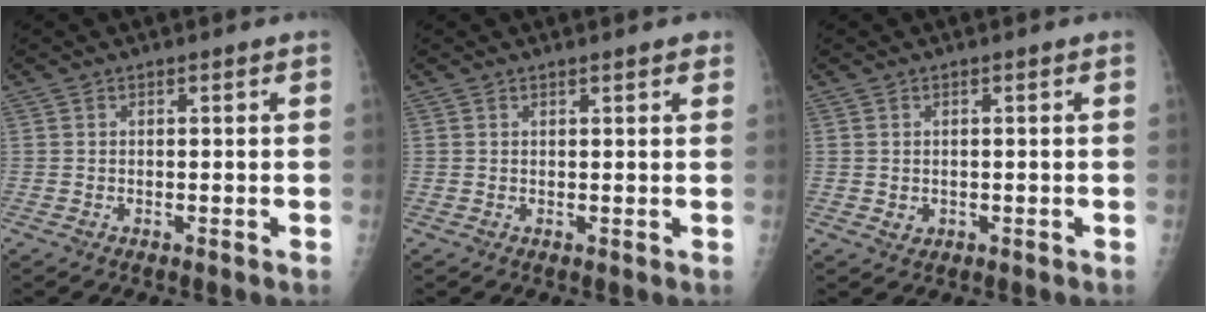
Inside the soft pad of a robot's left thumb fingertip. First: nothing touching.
{"total": 1.8, "force": [1.4, 0.6, 1.1], "torque": [-0.008, -0.002, 0.015]}
{"total": 1.4, "force": [-0.1, 1.3, 0.6], "torque": [-0.007, 0.000, 0.004]}